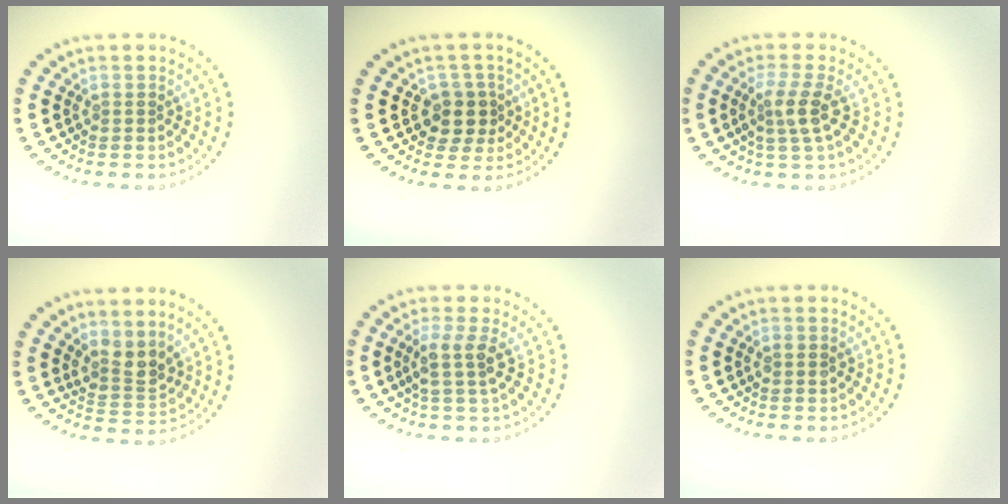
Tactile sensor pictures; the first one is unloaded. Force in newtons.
{"total": 2.6, "press": 2.3, "slide": 1.1}
{"total": 2.7, "press": 2.3, "slide": 1.4}
{"total": 2.6, "press": 2.0, "slide": 1.6}
{"total": 2.5, "press": 2.0, "slide": 1.6}
{"total": 1.0, "press": 1.0, "slide": 0.0}